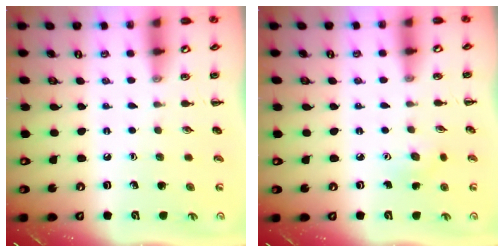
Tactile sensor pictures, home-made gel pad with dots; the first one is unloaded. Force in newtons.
{"total": 3.1, "press": 3.0, "slide": 0.8}